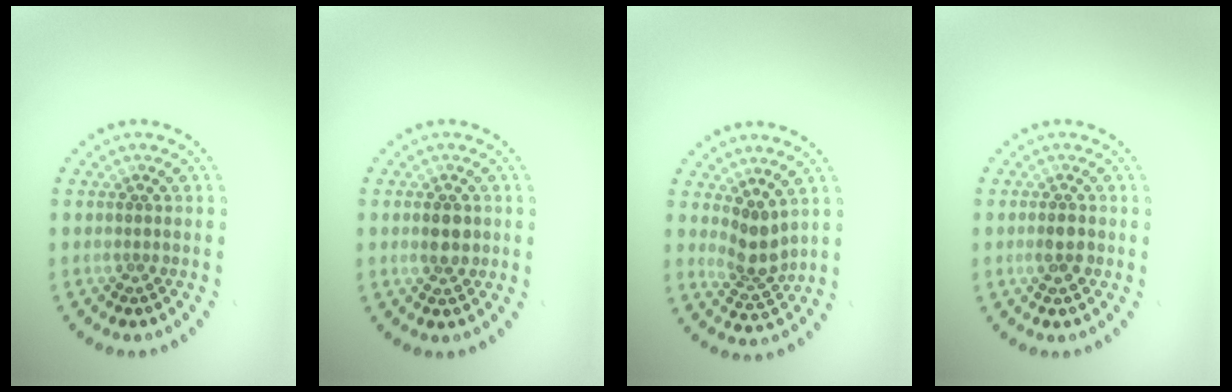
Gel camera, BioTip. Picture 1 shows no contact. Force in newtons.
{"total": 2.0, "press": 2.0, "slide": 0.1}
{"total": 2.6, "press": 2.0, "slide": 1.7}
{"total": 1.6, "press": 1.6, "slide": 0.5}